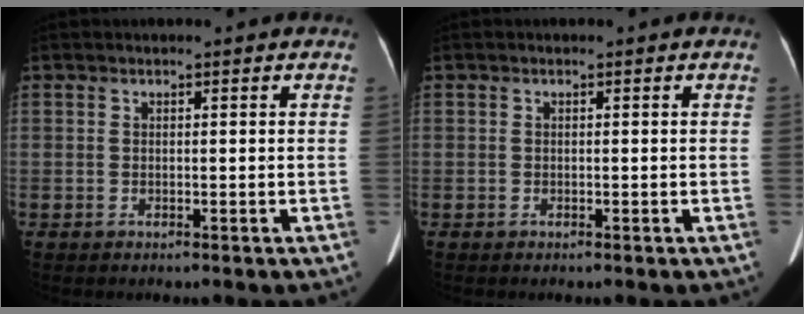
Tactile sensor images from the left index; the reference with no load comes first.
{"total": 0.0}